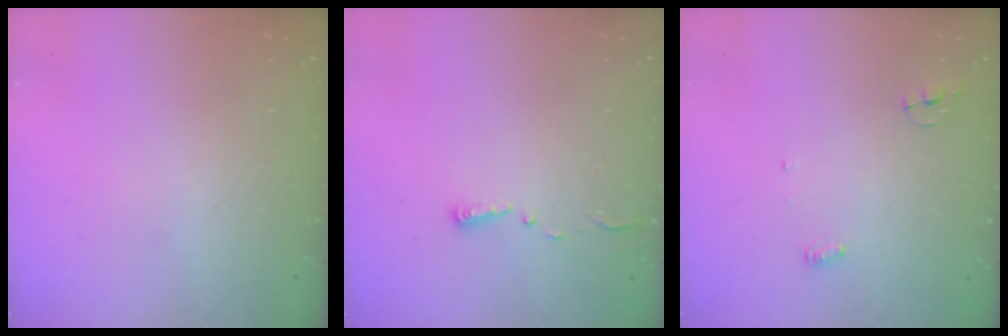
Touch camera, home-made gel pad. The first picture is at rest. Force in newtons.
{"total": 2.7, "press": 2.7, "slide": 0.4}
{"total": 3.8, "press": 3.8, "slide": 0.3}